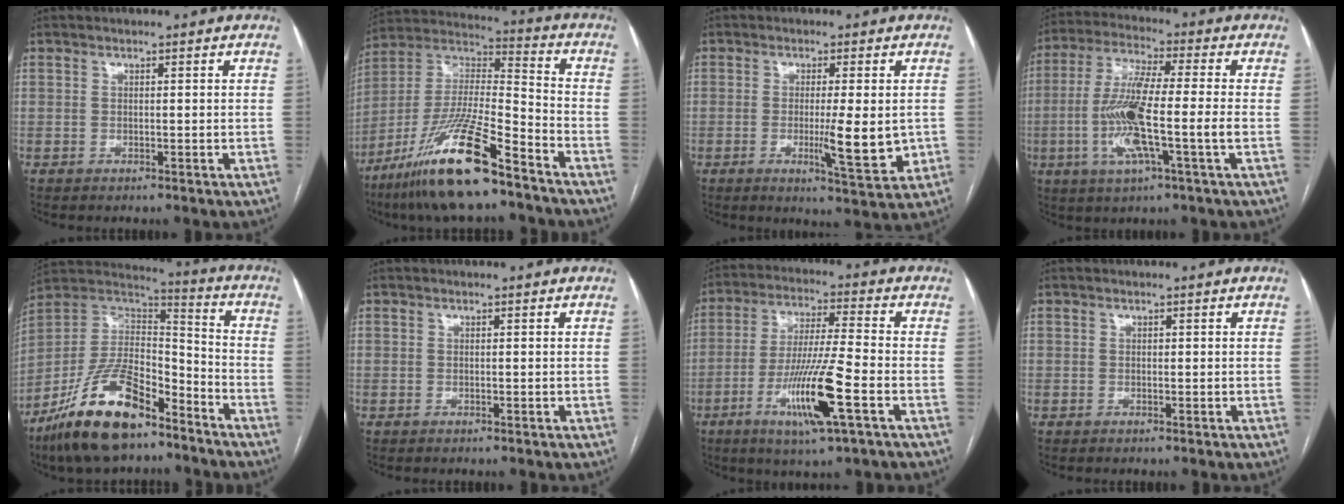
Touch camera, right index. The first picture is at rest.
{"total": 18.9, "force": [-12.4, 2.1, 14.1], "torque": [-0.312, -0.029, -0.232]}
{"total": 7.5, "force": [-1.0, 1.1, 7.4], "torque": [-0.107, -0.012, -0.013]}
{"total": 12.9, "force": [-2.6, 0.5, 12.6], "torque": [-0.257, -0.004, -0.056]}
{"total": 19.1, "force": [-12.7, 6.6, 12.6], "torque": [-0.263, 0.005, -0.234]}
{"total": 0.0}
{"total": 12.8, "force": [-4.9, 0.1, 11.9], "torque": [-0.231, -0.018, -0.090]}
{"total": 0.0}